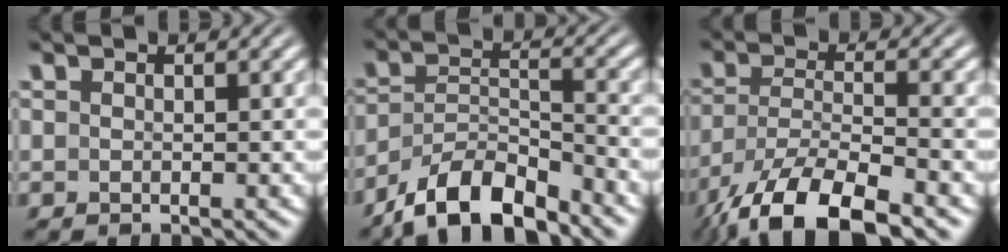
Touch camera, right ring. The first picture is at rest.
{"total": 7.2, "force": [-5.5, 3.2, 3.3], "torque": [-0.050, -0.012, -0.087]}
{"total": 9.3, "force": [-5.6, 4.1, 6.2], "torque": [-0.131, -0.044, -0.065]}